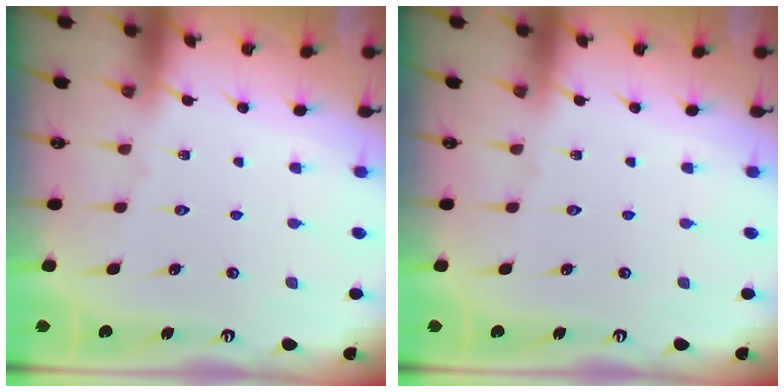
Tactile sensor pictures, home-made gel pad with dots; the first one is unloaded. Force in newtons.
{"total": 0.0}